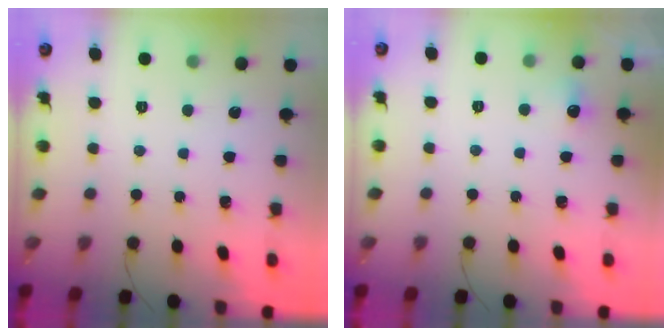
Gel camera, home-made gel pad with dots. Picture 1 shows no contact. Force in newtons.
{"total": 5.4, "press": 5.1, "slide": 1.7}